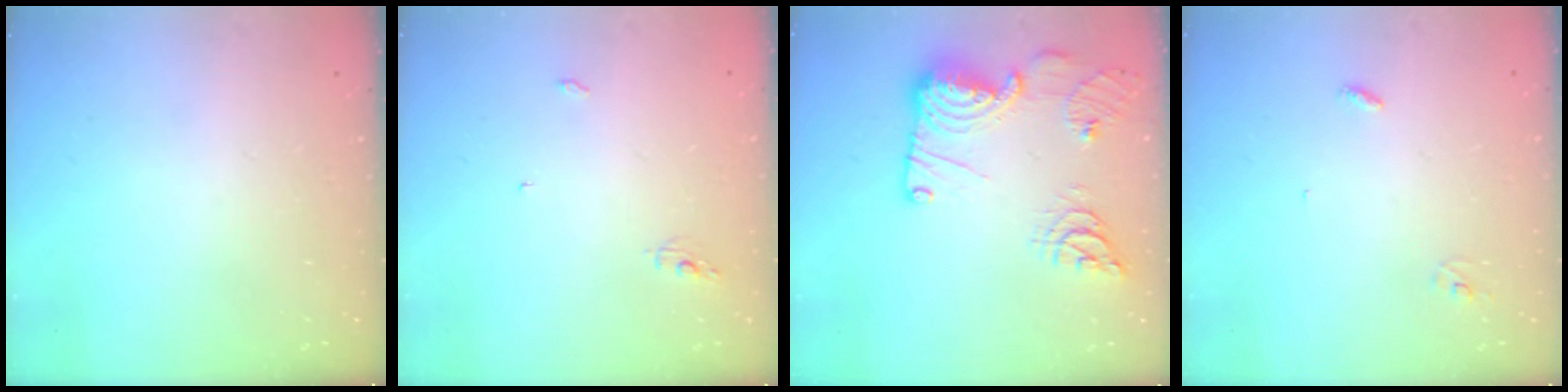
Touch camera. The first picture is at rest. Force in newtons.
{"total": 3.4, "press": 3.4, "slide": 0.0}
{"total": 18.8, "press": 18.6, "slide": 2.3}
{"total": 2.8, "press": 2.8, "slide": 0.3}